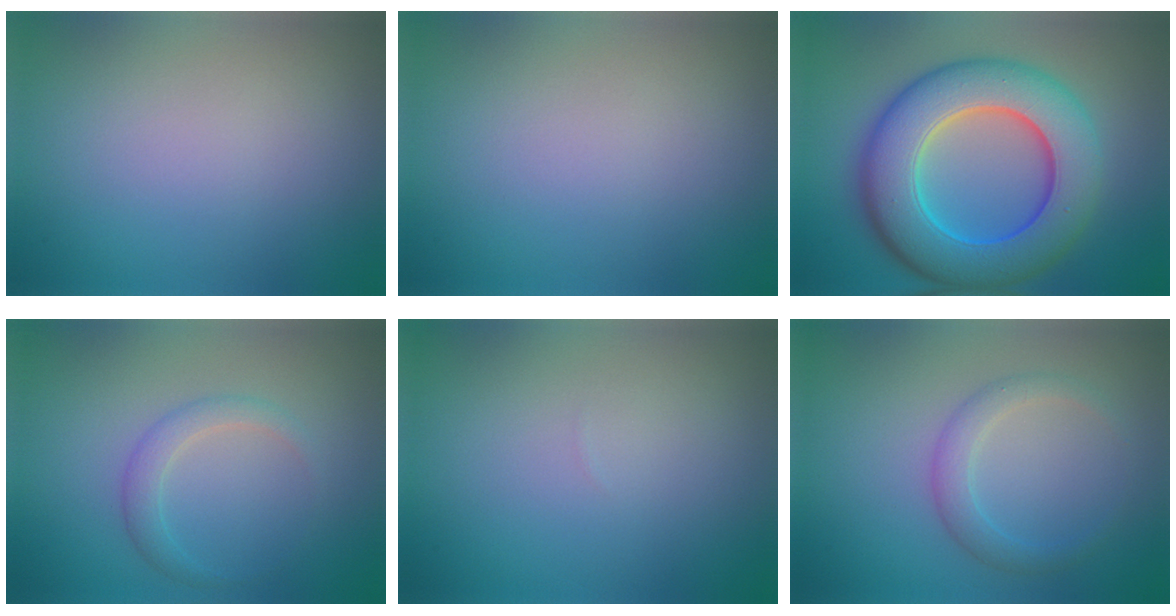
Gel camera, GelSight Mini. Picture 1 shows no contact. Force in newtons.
{"total": 0.0}
{"total": 11.8, "press": 11.8, "slide": 0.2}
{"total": 1.9, "press": 1.9, "slide": 0.1}
{"total": 0.0}
{"total": 2.3, "press": 2.3, "slide": 0.1}